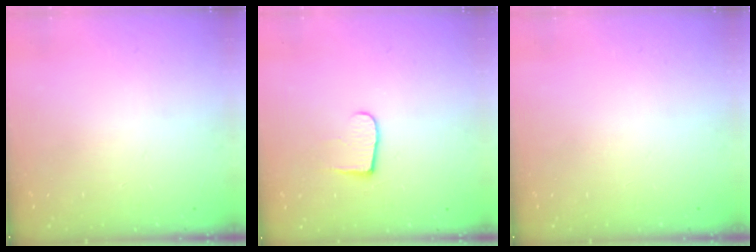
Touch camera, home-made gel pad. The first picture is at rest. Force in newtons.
{"total": 6.6, "press": 6.6, "slide": 0.6}
{"total": 0.0}